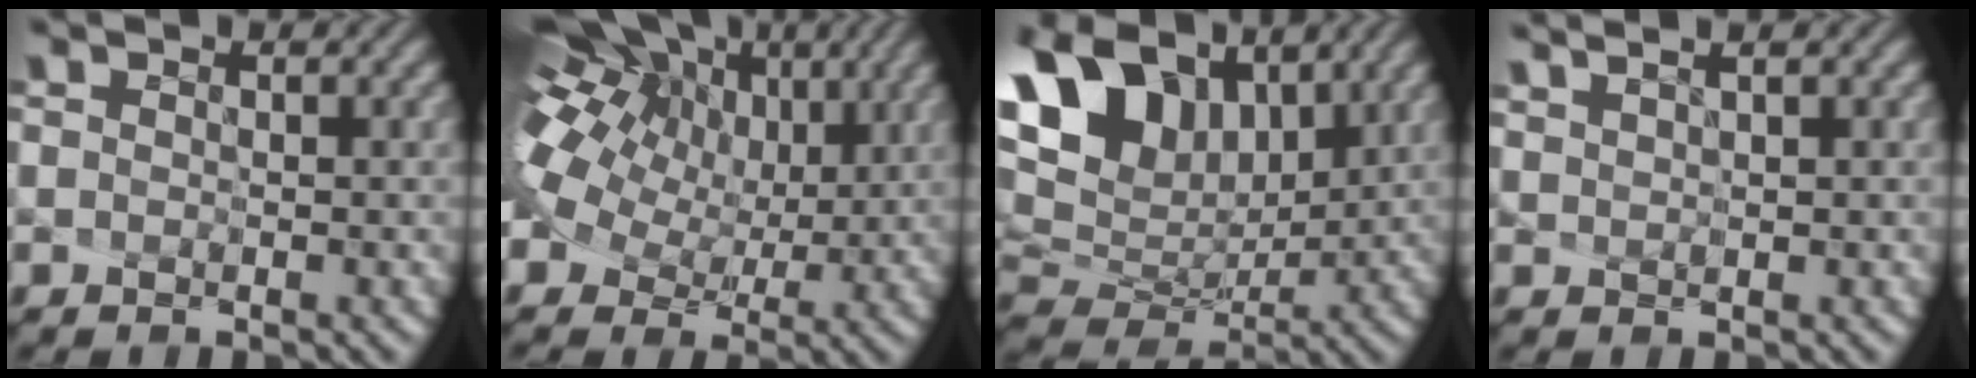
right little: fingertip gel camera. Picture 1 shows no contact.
{"total": 16.0, "force": [5.9, 10.0, 10.9], "torque": [-0.257, 0.034, 0.110]}
{"total": 12.7, "force": [5.9, 7.5, 8.5], "torque": [-0.182, 0.017, 0.118]}
{"total": 1.3, "force": [0.9, -0.9, -0.4], "torque": [-0.006, -0.009, 0.043]}